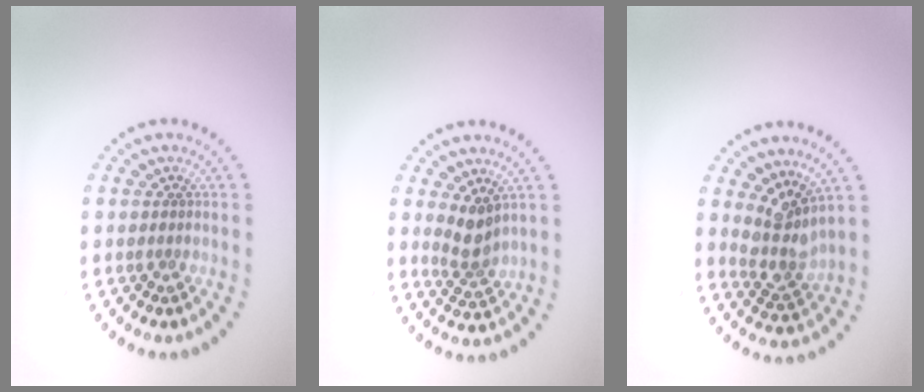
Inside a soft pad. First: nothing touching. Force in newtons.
{"total": 2.5, "press": 1.9, "slide": 1.6}
{"total": 3.2, "press": 2.3, "slide": 2.2}